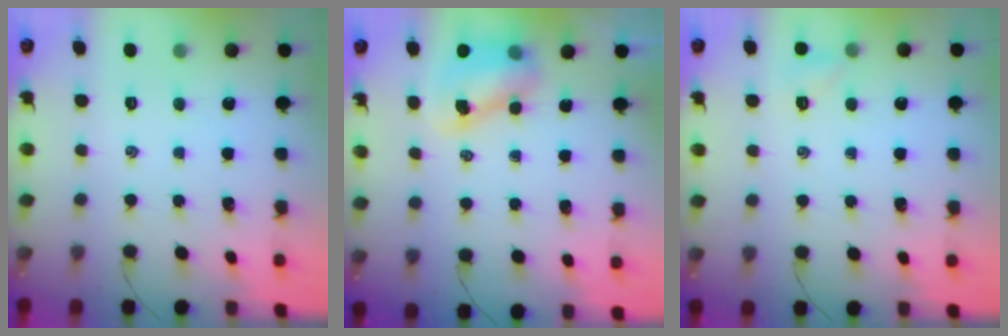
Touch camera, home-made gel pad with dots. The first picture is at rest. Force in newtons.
{"total": 7.2, "press": 7.1, "slide": 1.3}
{"total": 4.1, "press": 3.9, "slide": 1.2}